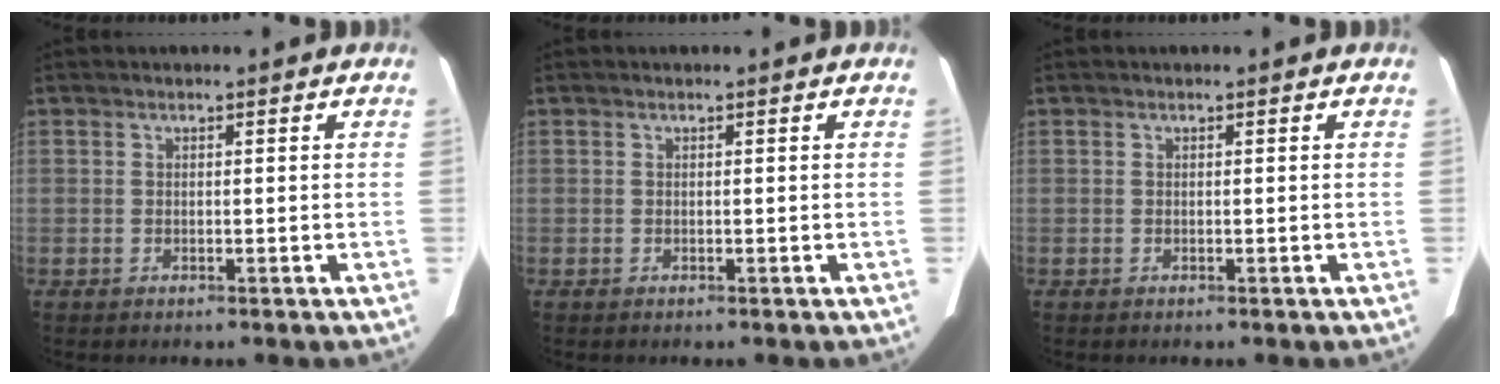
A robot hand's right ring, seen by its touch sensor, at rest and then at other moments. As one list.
[{"total": 0.0}, {"total": 0.0}]